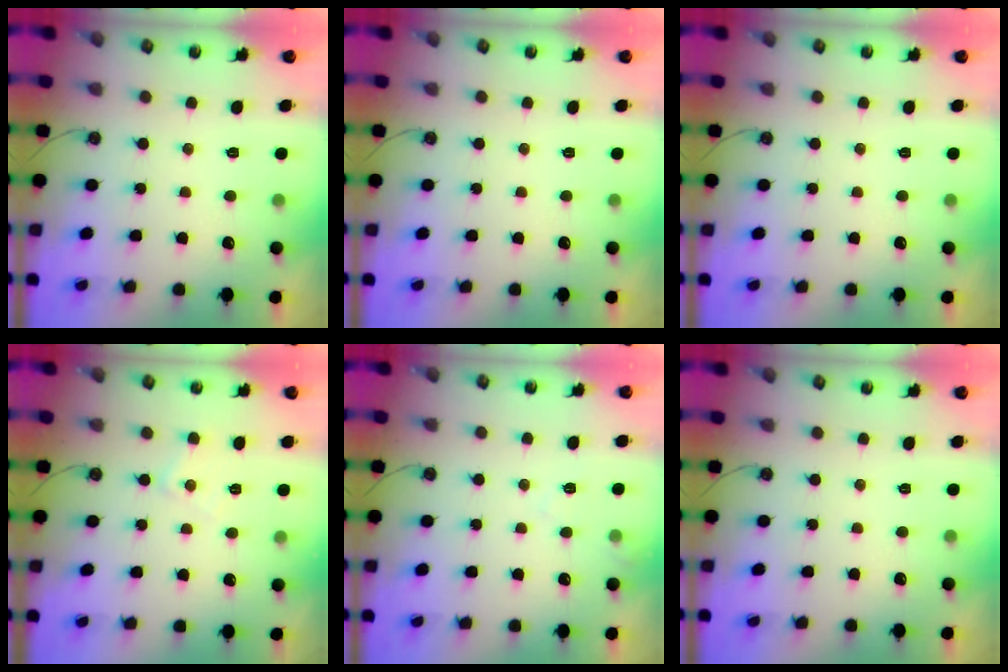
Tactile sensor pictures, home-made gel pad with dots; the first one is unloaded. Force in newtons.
{"total": 0.0}
{"total": 0.0}
{"total": 5.3, "press": 5.3, "slide": 0.4}
{"total": 6.1, "press": 6.0, "slide": 0.8}
{"total": 0.0}